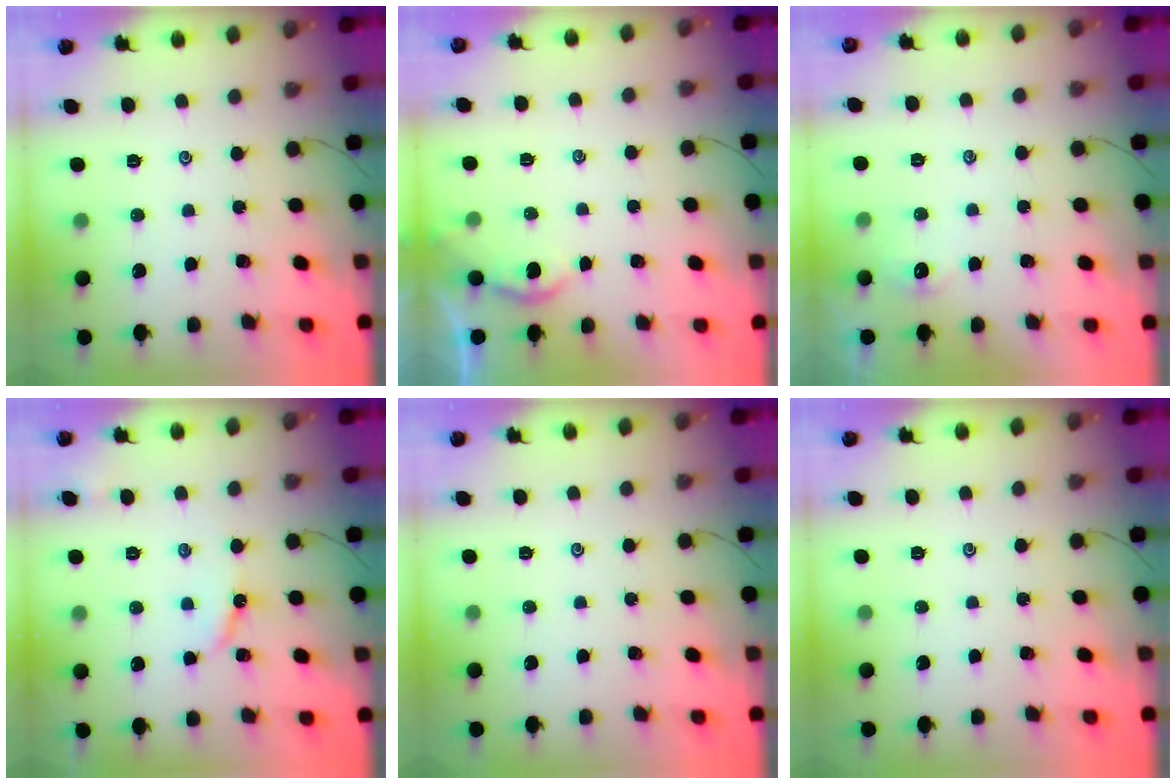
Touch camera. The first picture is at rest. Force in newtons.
{"total": 2.0, "press": 1.9, "slide": 0.4}
{"total": 2.4, "press": 2.4, "slide": 0.3}
{"total": 6.6, "press": 6.6, "slide": 0.7}
{"total": 0.0}
{"total": 0.0}